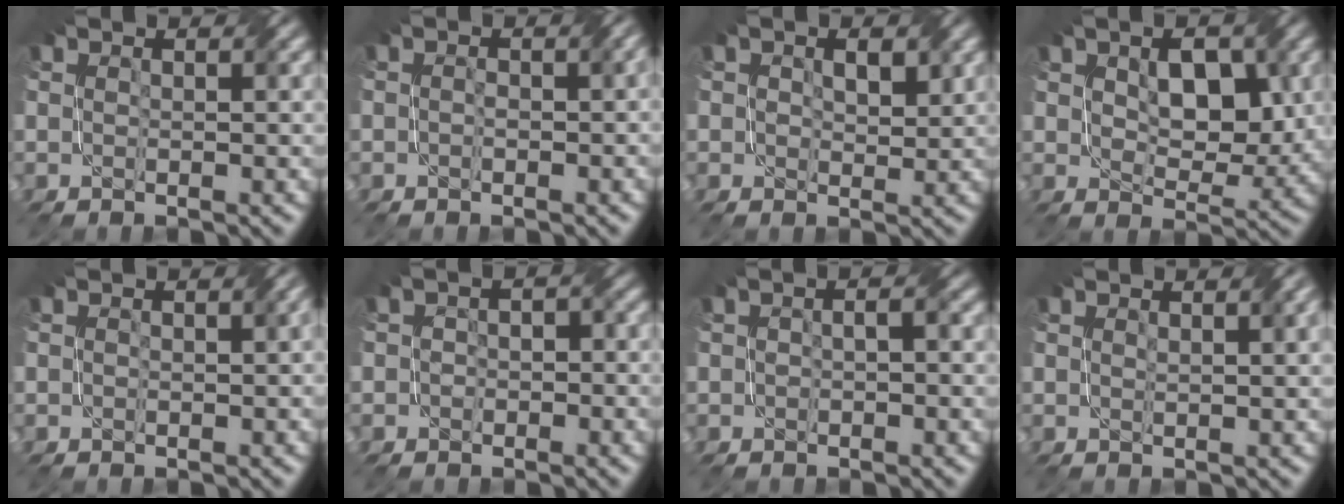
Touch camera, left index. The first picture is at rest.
{"total": 2.4, "force": [-0.9, 1.2, 1.9], "torque": [-0.024, -0.004, -0.013]}
{"total": 2.7, "force": [0.9, 1.9, 1.7], "torque": [-0.029, -0.004, 0.016]}
{"total": 5.3, "force": [1.2, 3.3, 3.9], "torque": [-0.061, -0.011, 0.025]}
{"total": 1.9, "force": [-0.6, 0.9, 1.6], "torque": [-0.020, -0.004, -0.009]}
{"total": 2.2, "force": [-1.2, 1.7, 0.7], "torque": [0.003, 0.006, -0.021]}
{"total": 1.5, "force": [-0.9, 0.6, 1.1], "torque": [-0.017, 0.002, -0.015]}
{"total": 1.6, "force": [0.8, 0.2, 1.4], "torque": [-0.020, 0.003, 0.012]}